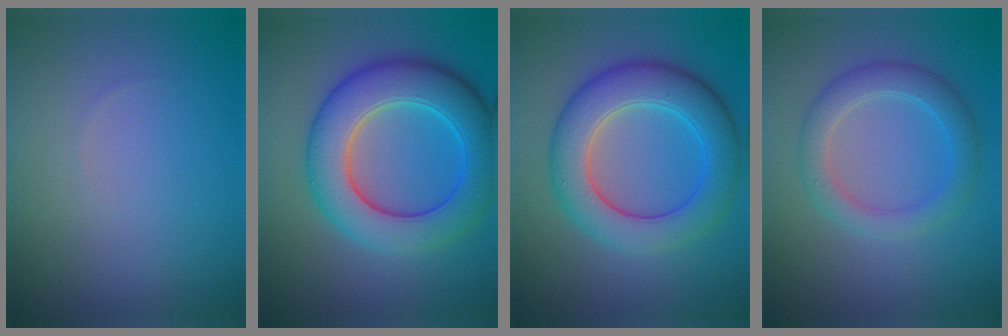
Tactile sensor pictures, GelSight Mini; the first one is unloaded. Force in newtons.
{"total": 8.9, "press": 8.9, "slide": 0.3}
{"total": 7.5, "press": 7.5, "slide": 0.2}
{"total": 3.6, "press": 3.6, "slide": 0.0}